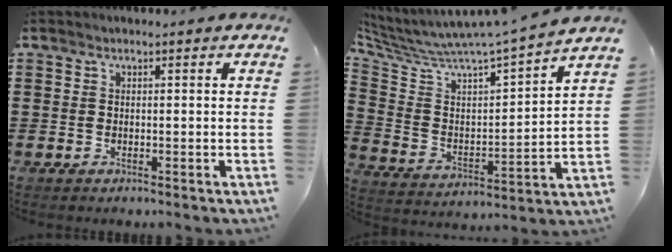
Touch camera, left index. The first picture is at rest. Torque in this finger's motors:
{"motor_torque": [0.09, 0.09, 0.25, 0.07]}